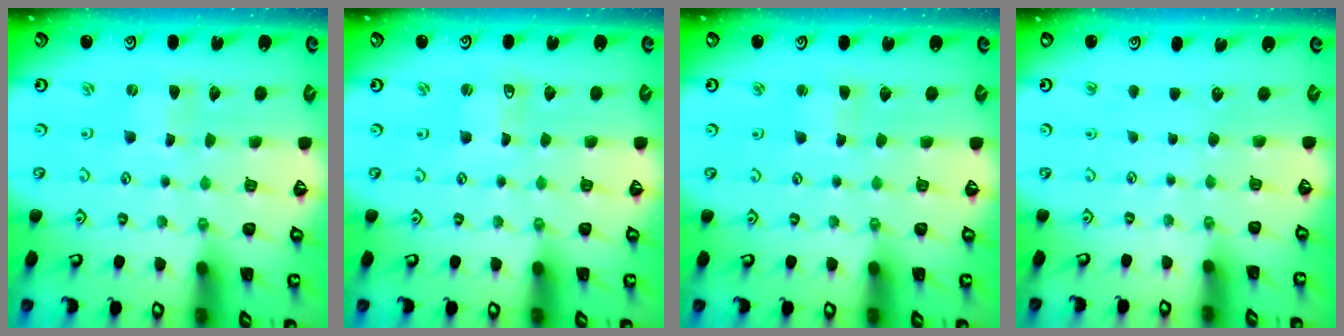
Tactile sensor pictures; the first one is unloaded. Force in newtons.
{"total": 1.0, "press": 1.0, "slide": 0.2}
{"total": 2.7, "press": 2.7, "slide": 0.2}
{"total": 0.0}